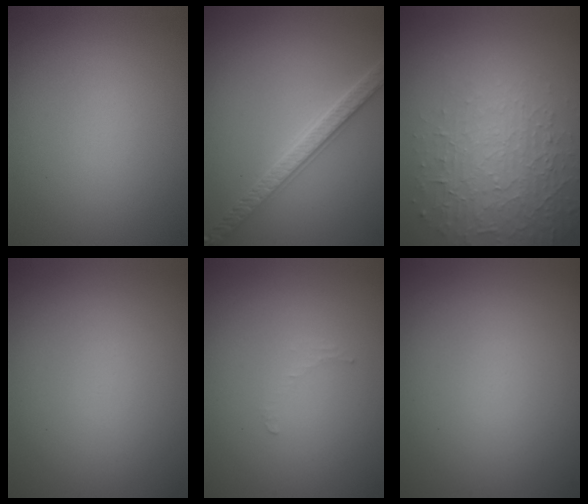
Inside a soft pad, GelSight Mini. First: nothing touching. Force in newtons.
{"total": 3.6, "press": 3.6, "slide": 0.8}
{"total": 4.9, "press": 3.2, "slide": 3.7}
{"total": 0.0}
{"total": 0.7, "press": 0.7, "slide": 0.1}
{"total": 0.0}